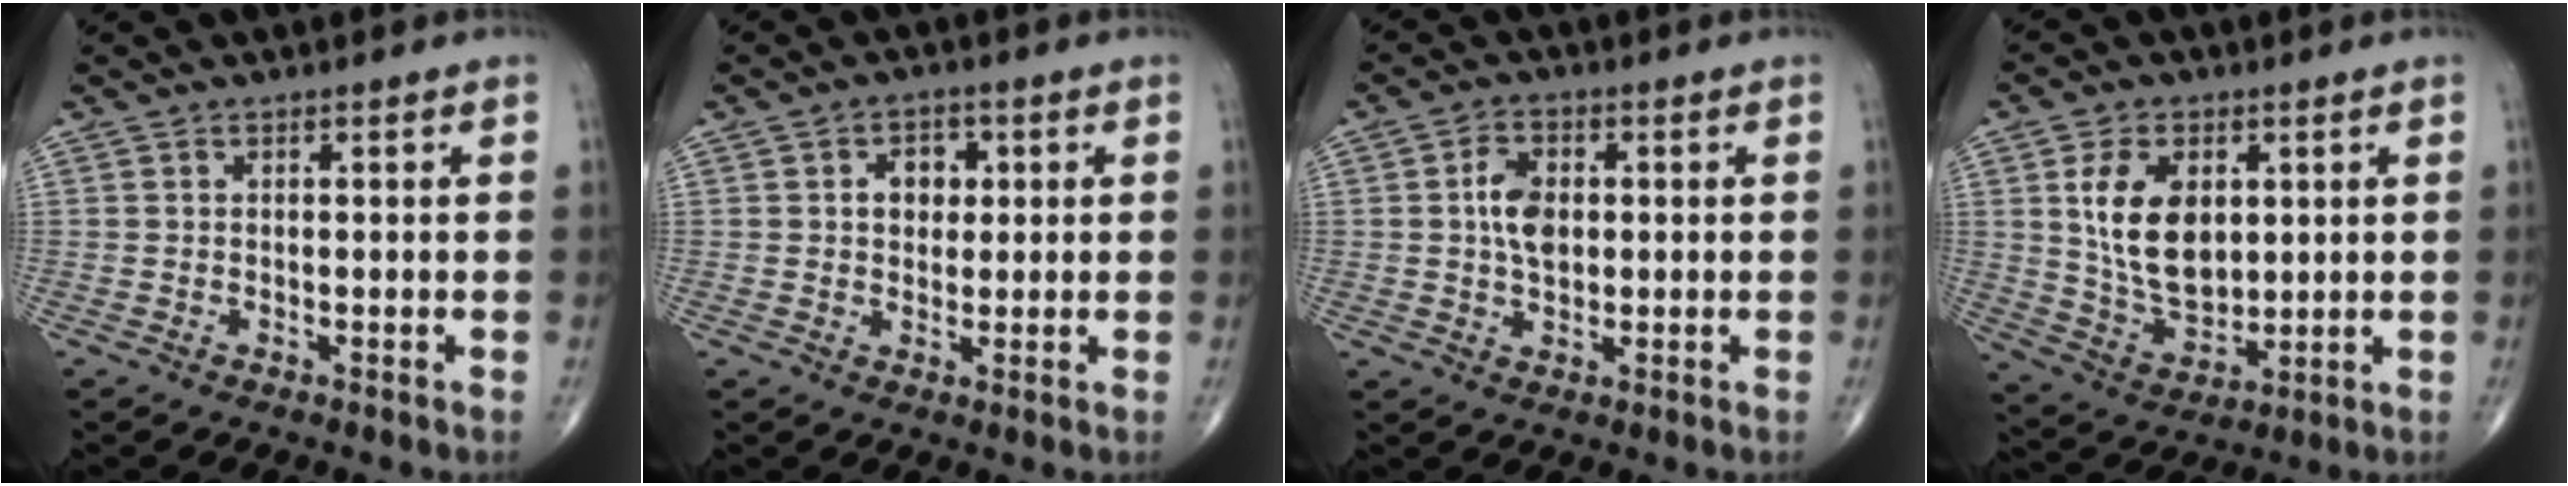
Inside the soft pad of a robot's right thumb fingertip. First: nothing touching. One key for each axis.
{"total": 4.7, "fx": 0.9, "fy": 3.6, "fz": 2.9, "tx": -0.017, "ty": 0.003, "tz": 0.011}
{"total": 6.2, "fx": 0.7, "fy": 4.0, "fz": 4.7, "tx": -0.074, "ty": 0.004, "tz": 0.007}
{"total": 13.5, "fx": 2.9, "fy": 8.4, "fz": 10.2, "tx": -0.162, "ty": -0.019, "tz": 0.064}